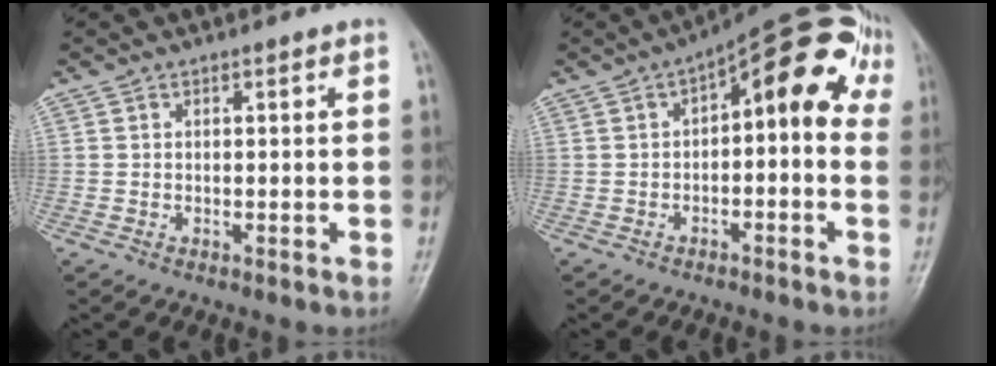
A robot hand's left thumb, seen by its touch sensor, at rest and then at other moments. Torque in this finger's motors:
{"motor_torque": [-0.12, 1.24, 0.80, 0.53, 0.13]}